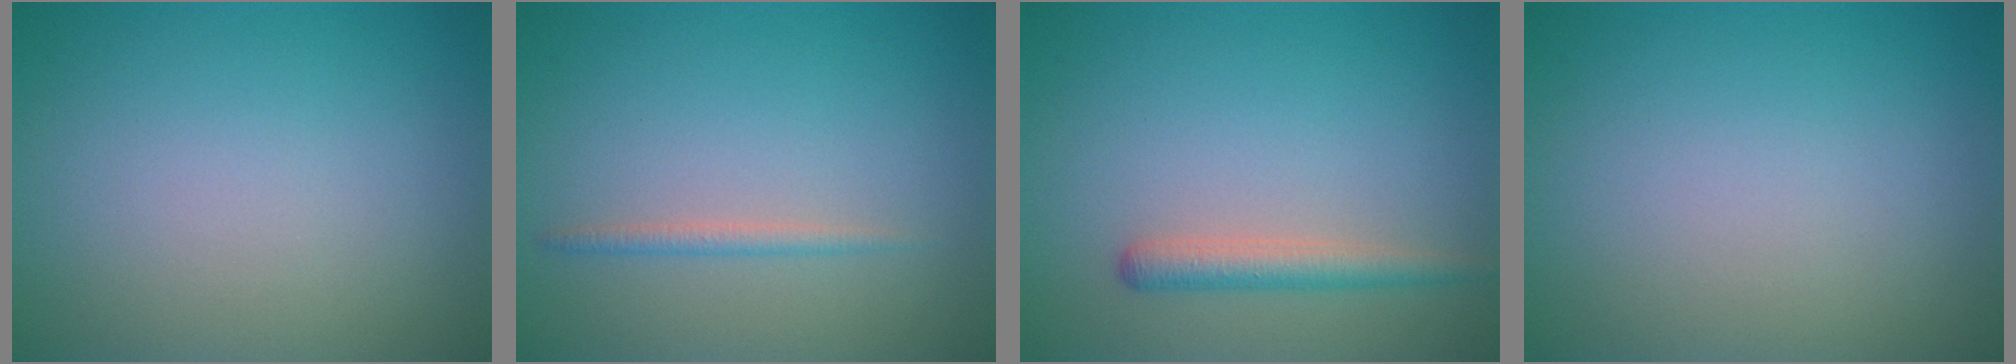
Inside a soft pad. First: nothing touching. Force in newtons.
{"total": 1.1, "press": 1.1, "slide": 0.0}
{"total": 2.2, "press": 2.2, "slide": 0.1}
{"total": 0.0}